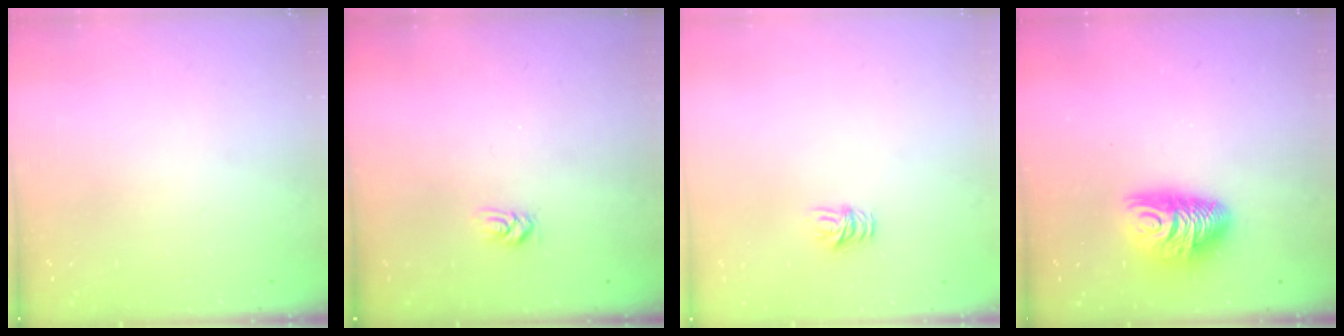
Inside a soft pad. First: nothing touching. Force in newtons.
{"total": 3.6, "press": 3.6, "slide": 0.5}
{"total": 4.4, "press": 4.4, "slide": 0.3}
{"total": 10.5, "press": 10.5, "slide": 0.5}